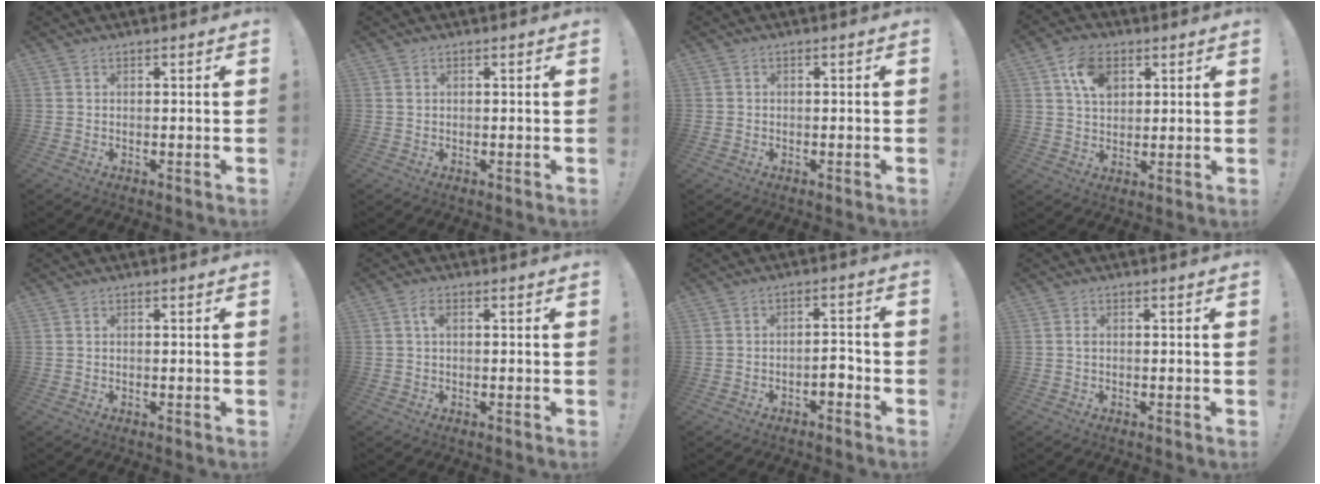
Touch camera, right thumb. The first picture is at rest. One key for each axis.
{"total": 0.5, "fx": 0.3, "fy": 0.3, "fz": 0.3, "tx": -0.002, "ty": -0.002, "tz": 0.004}
{"total": 0.5, "fx": -0.3, "fy": 0.5, "fz": 0.1, "tx": 0.000, "ty": 0.001, "tz": -0.005}
{"total": 9.7, "fx": 4.1, "fy": 6.8, "fz": 5.6, "tx": -0.085, "ty": -0.004, "tz": 0.076}
{"total": 0.0}
{"total": 2.4, "fx": 0.5, "fy": 1.1, "fz": 2.1, "tx": -0.031, "ty": 0.002, "tz": 0.004}
{"total": 3.9, "fx": -2.1, "fy": 1.5, "fz": 2.9, "tx": -0.039, "ty": 0.006, "tz": -0.037}
{"total": 0.6, "fx": 0.0, "fy": 0.3, "fz": 0.6, "tx": -0.018, "ty": 0.005, "tz": 0.001}